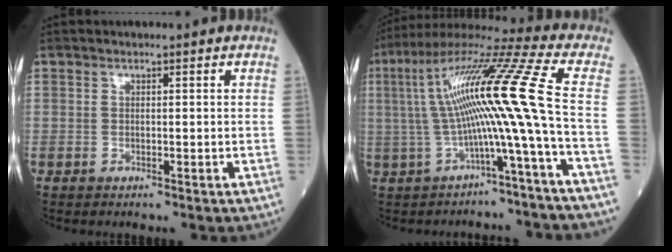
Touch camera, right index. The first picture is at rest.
{"total": 15.1, "force": [-1.0, -1.9, 15.0], "torque": [-0.273, 0.041, -0.025]}